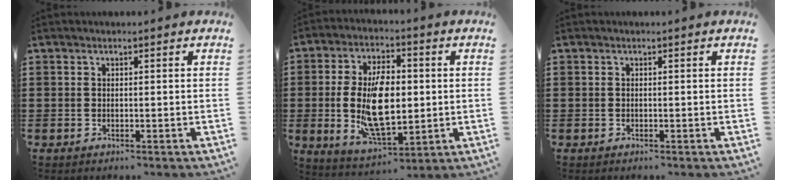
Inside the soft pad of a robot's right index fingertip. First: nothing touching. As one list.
[{"total": 12.2, "force": [-0.1, 6.2, 10.6], "torque": [-0.208, -0.007, -0.003]}, {"total": 0.0}]